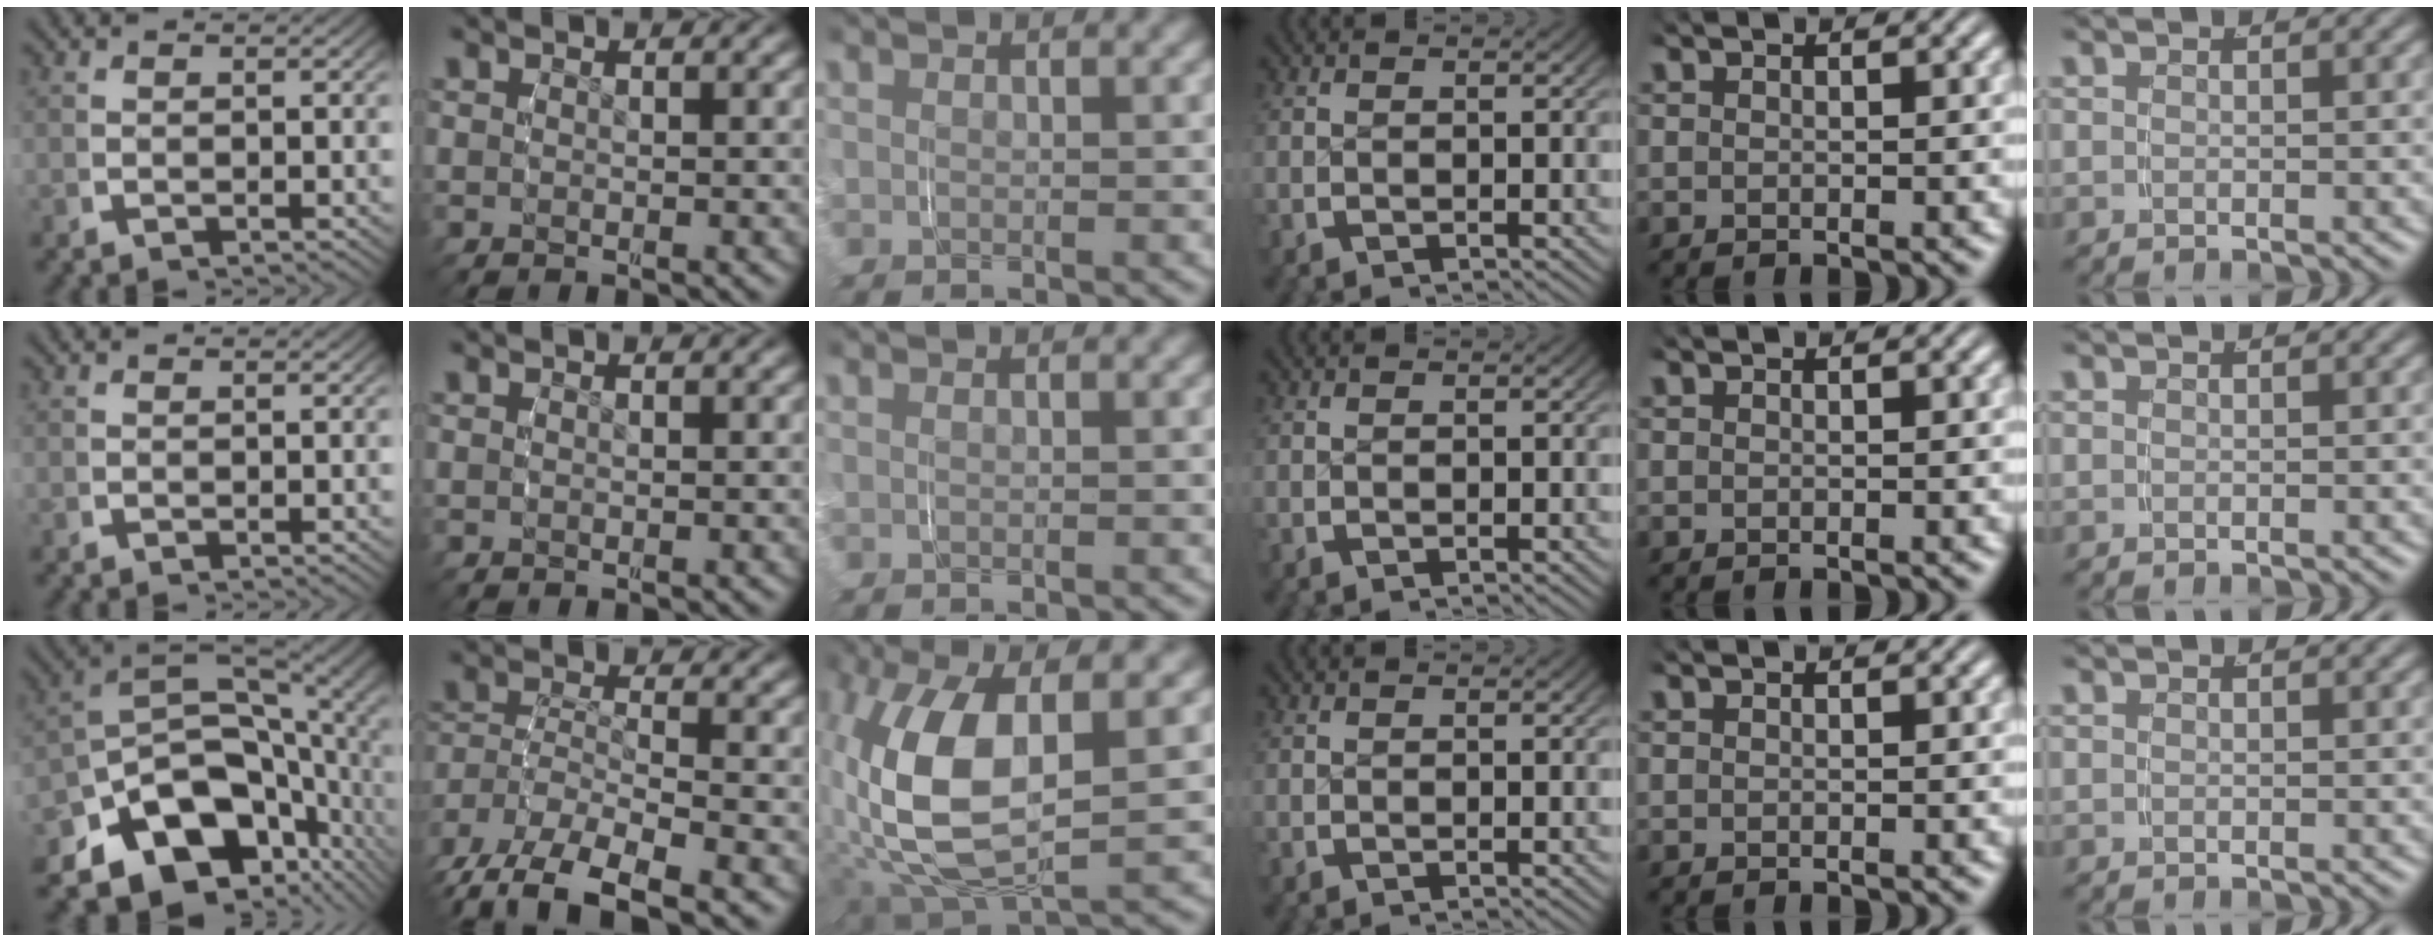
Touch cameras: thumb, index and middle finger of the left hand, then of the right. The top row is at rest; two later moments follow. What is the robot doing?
{"motion": "grasp_and_lifting", "object": "shorts"}